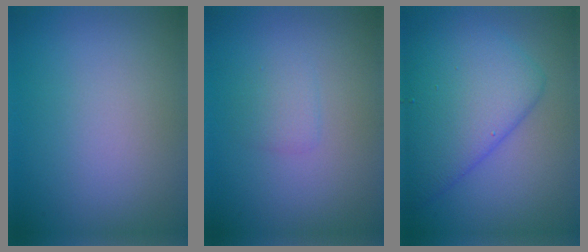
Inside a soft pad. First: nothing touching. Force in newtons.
{"total": 1.3, "press": 1.2, "slide": 0.0}
{"total": 7.5, "press": 7.5, "slide": 0.3}